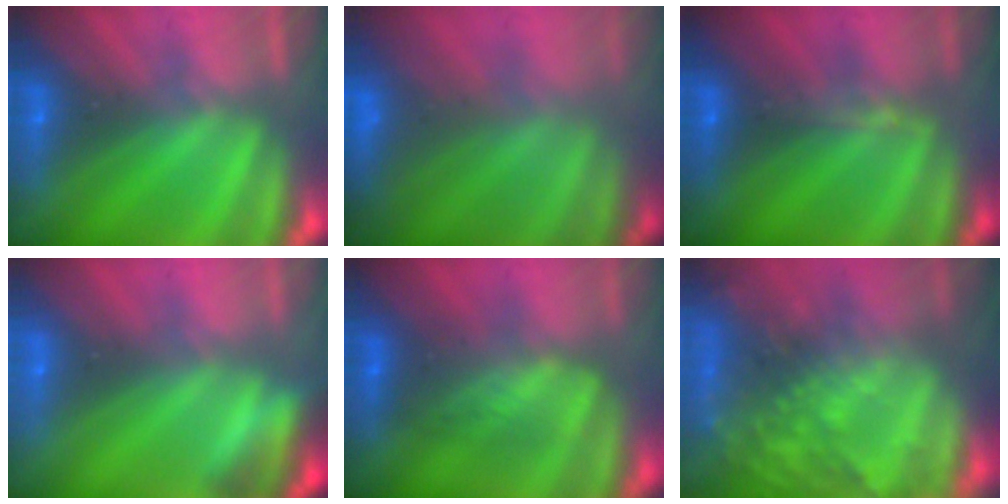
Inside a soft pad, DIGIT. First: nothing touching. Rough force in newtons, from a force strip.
{"total": 3.5}
{"total": 2.9}
{"total": 2.7}
{"total": 3.4}
{"total": 8.8}